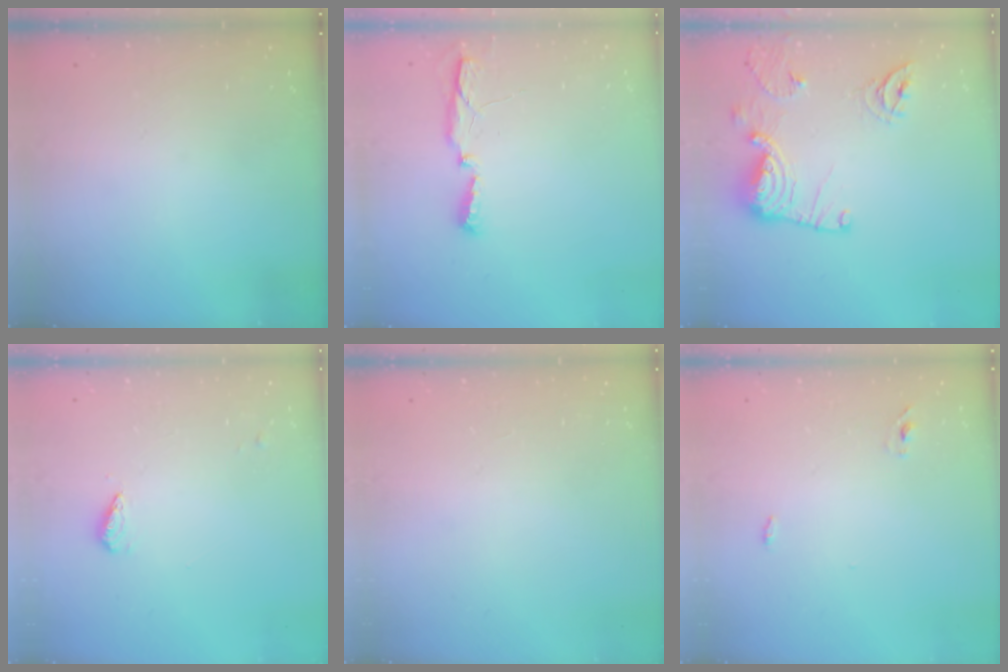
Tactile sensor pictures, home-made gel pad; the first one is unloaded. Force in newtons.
{"total": 5.0, "press": 4.9, "slide": 0.9}
{"total": 13.7, "press": 13.6, "slide": 1.4}
{"total": 3.9, "press": 3.8, "slide": 0.4}
{"total": 1.0, "press": 0.8, "slide": 0.6}
{"total": 2.9, "press": 2.7, "slide": 1.0}